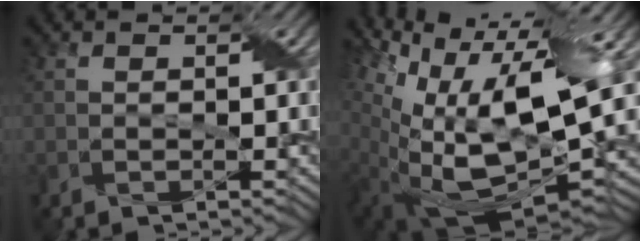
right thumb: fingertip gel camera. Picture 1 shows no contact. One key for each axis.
{"total": 16.0, "fx": 4.7, "fy": 8.0, "fz": 13.0, "tx": -0.266, "ty": -0.013, "tz": 0.097}